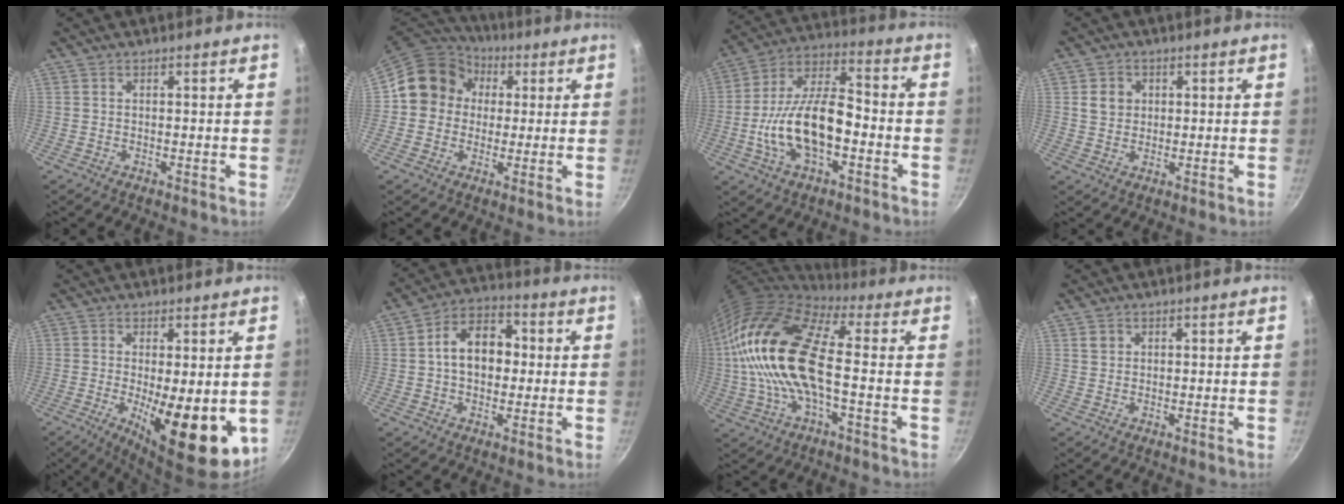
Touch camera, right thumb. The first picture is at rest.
{"total": 13.0, "force": [2.1, 11.7, 5.3], "torque": [-0.054, 0.025, 0.014]}
{"total": 17.0, "force": [-4.1, 8.6, 14.1], "torque": [-0.238, 0.043, -0.082]}
{"total": 4.3, "force": [0.9, 3.9, 1.6], "torque": [-0.004, 0.005, 0.013]}
{"total": 13.8, "force": [-2.2, 4.7, 12.8], "torque": [-0.165, -0.014, -0.019]}
{"total": 11.0, "force": [0.5, 7.9, 7.7], "torque": [-0.085, 0.028, -0.005]}
{"total": 19.8, "force": [0.0, 8.3, 18.0], "torque": [-0.337, 0.021, -0.011]}
{"total": 1.5, "force": [0.6, 1.3, 0.5], "torque": [-0.003, 0.003, 0.009]}